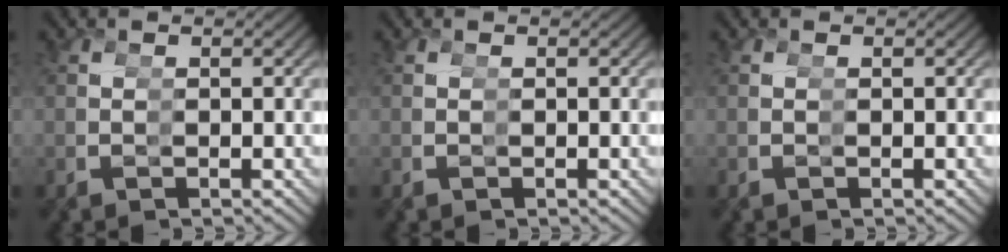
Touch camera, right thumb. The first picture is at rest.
{"total": 0.0}
{"total": 0.0}